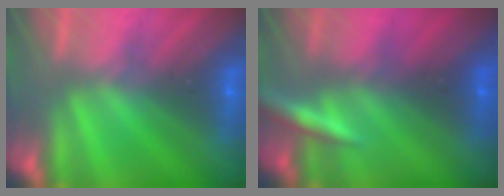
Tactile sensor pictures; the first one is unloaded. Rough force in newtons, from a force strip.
{"total": 2.9}